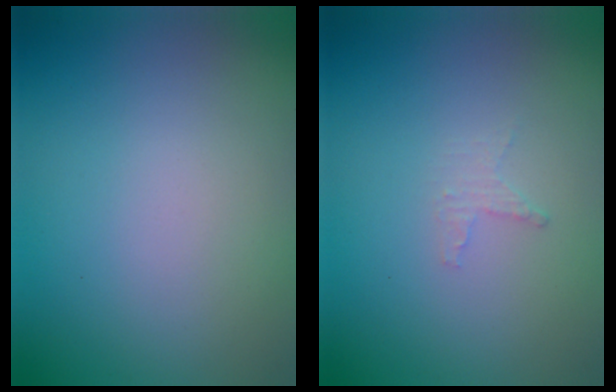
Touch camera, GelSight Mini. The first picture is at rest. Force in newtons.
{"total": 0.9, "press": 0.8, "slide": 0.3}